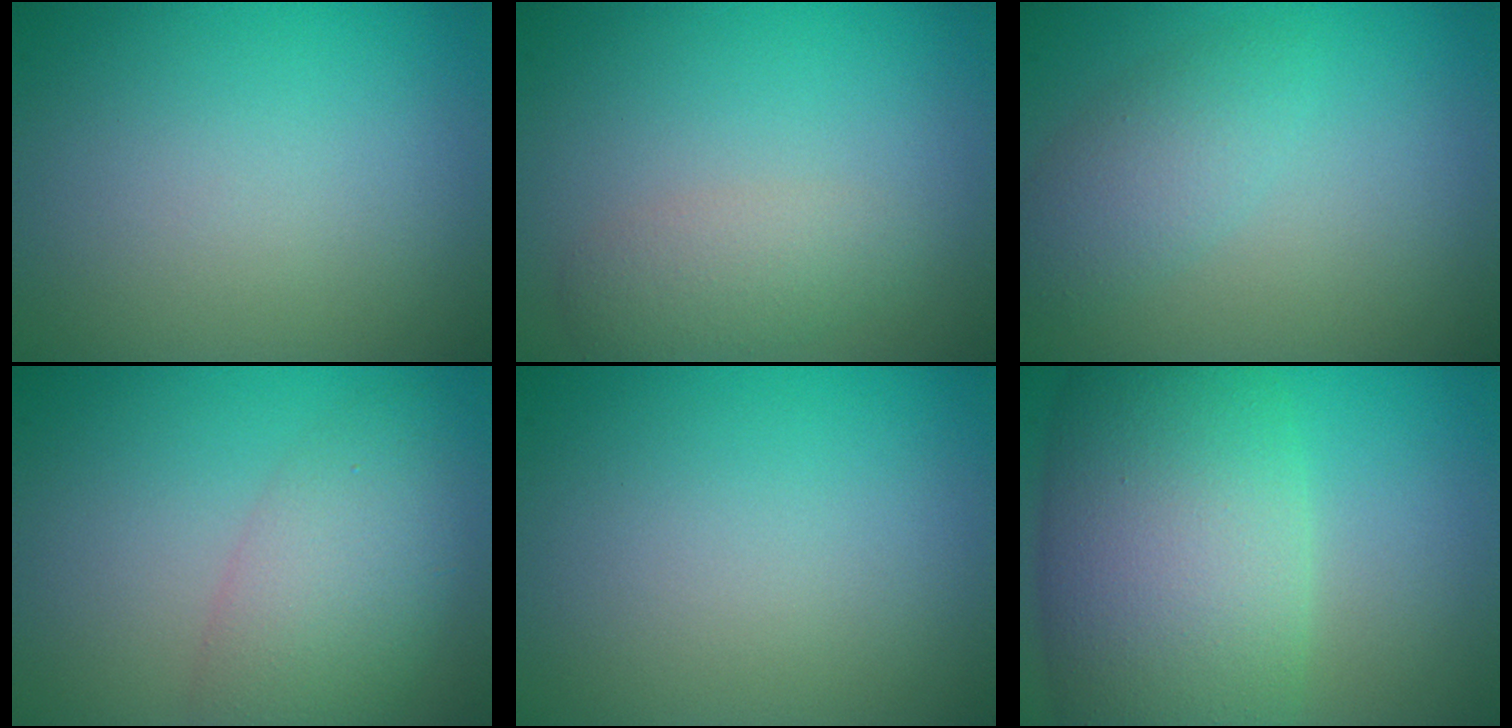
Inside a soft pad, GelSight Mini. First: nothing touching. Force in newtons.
{"total": 2.3, "press": 2.3, "slide": 0.1}
{"total": 2.5, "press": 2.5, "slide": 0.1}
{"total": 5.1, "press": 5.1, "slide": 0.2}
{"total": 0.0}
{"total": 11.5, "press": 11.5, "slide": 0.5}